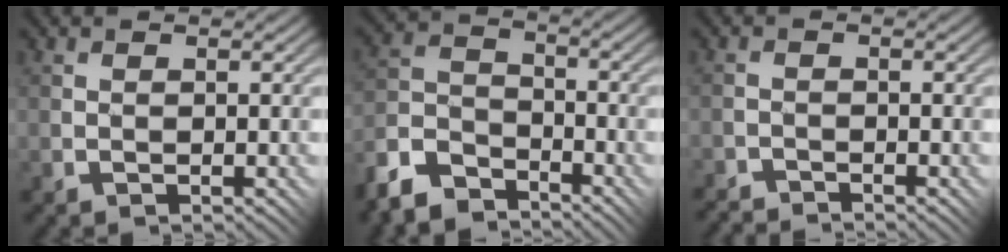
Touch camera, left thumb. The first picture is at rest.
{"total": 8.3, "force": [-6.7, 3.9, 3.1], "torque": [-0.074, -0.006, -0.144]}
{"total": 2.7, "force": [-2.7, 0.2, -0.2], "torque": [0.003, 0.007, -0.053]}